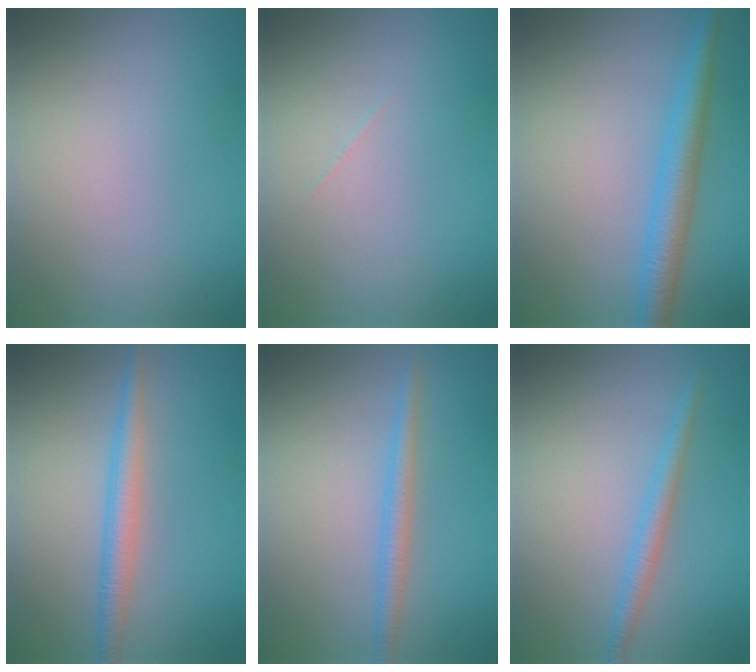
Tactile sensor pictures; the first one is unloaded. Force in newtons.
{"total": 0.0}
{"total": 3.9, "press": 3.9, "slide": 0.1}
{"total": 2.7, "press": 2.7, "slide": 0.1}
{"total": 2.1, "press": 2.1, "slide": 0.0}
{"total": 2.0, "press": 2.0, "slide": 0.1}